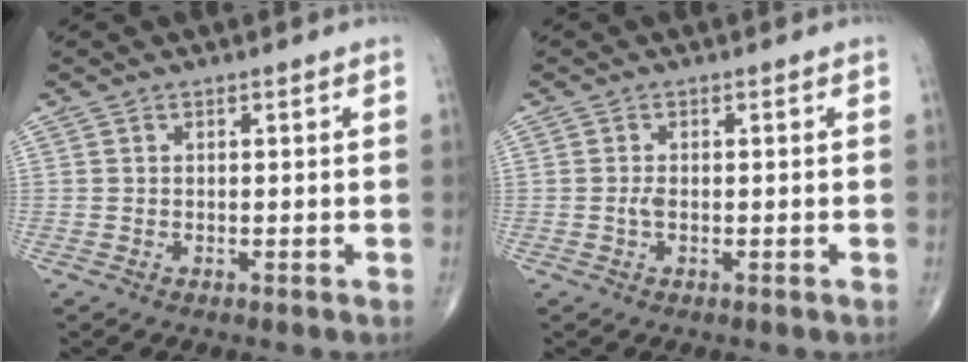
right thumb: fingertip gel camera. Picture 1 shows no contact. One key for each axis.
{"total": 1.2, "fx": -0.2, "fy": 0.5, "fz": 1.0, "tx": -0.021, "ty": 0.000, "tz": -0.005}